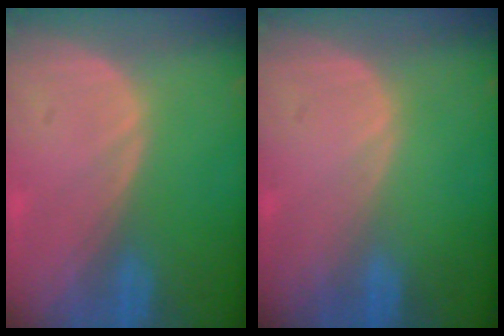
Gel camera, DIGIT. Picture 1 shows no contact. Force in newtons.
{"total": 0.0}